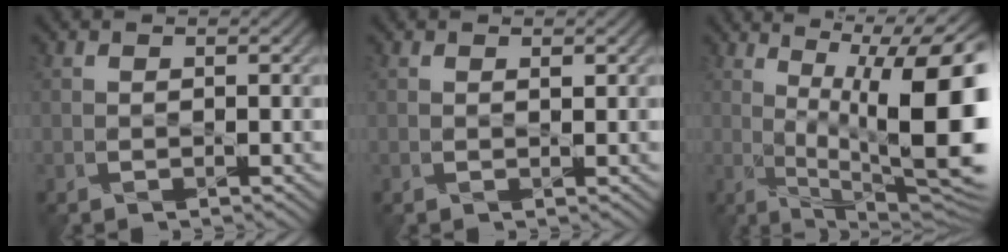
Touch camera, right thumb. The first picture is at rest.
{"total": 0.8, "force": [0.7, 0.1, 0.2], "torque": [-0.002, 0.003, 0.015]}
{"total": 15.1, "force": [2.1, 4.8, 14.1], "torque": [-0.187, 0.014, 0.040]}